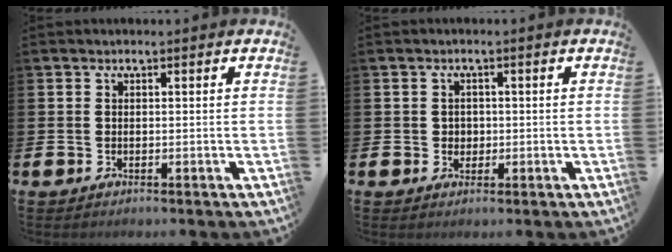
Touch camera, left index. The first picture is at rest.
{"total": 1.7, "force": [0.4, 1.5, 0.5], "torque": [0.012, 0.000, 0.000]}